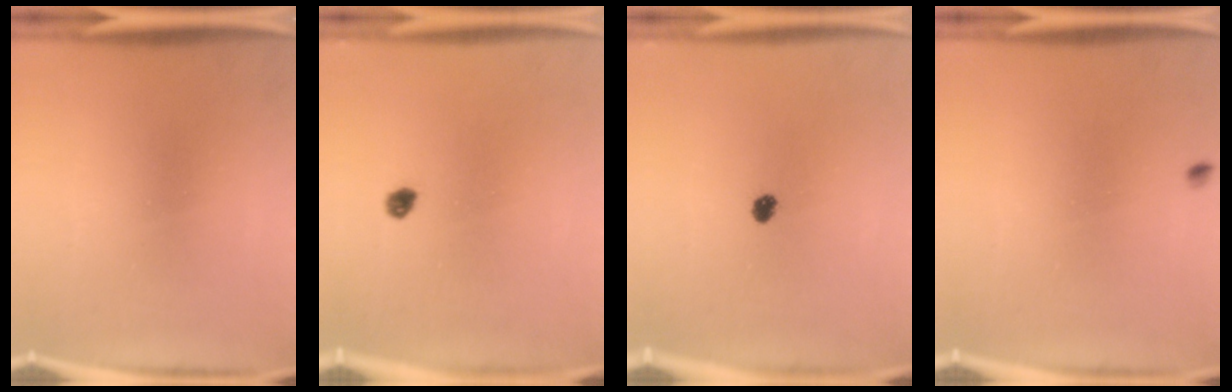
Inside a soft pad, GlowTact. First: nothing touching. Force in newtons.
{"total": 1.7}
{"total": 1.9}
{"total": 0.6}